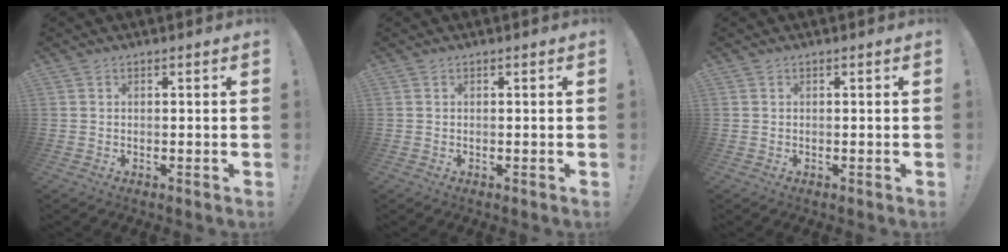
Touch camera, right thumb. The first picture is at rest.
{"total": 0.0}
{"total": 0.0}